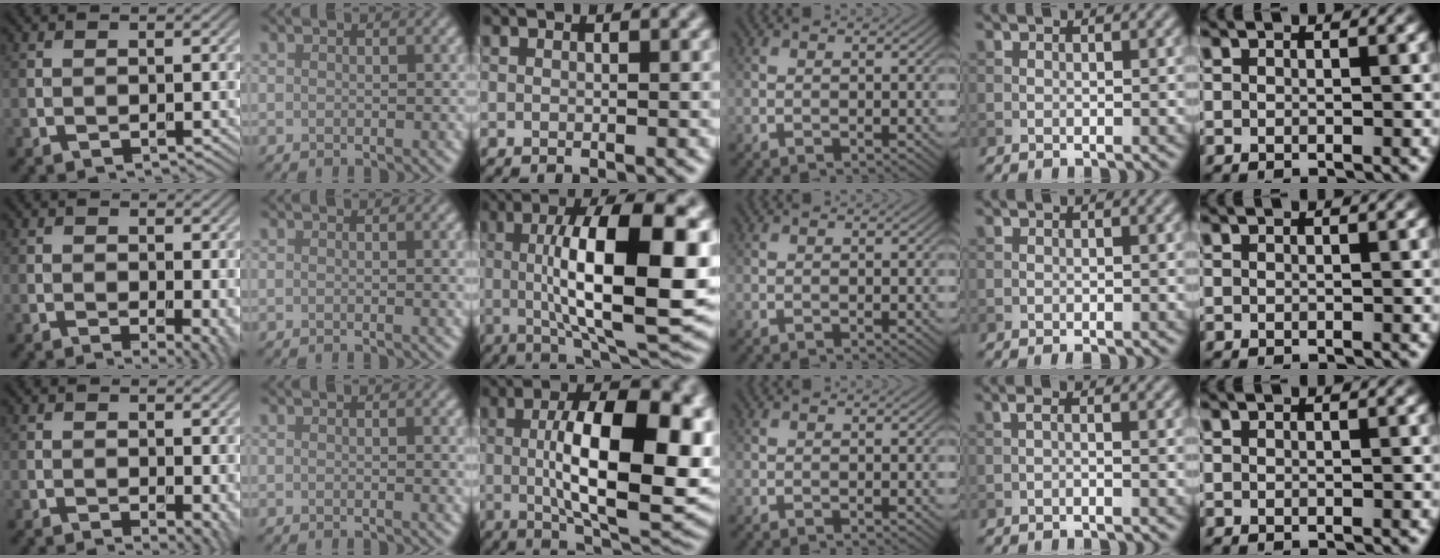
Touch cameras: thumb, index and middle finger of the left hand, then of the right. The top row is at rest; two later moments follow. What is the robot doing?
{"motion": "unscrew", "object": "dispenser bottle"}